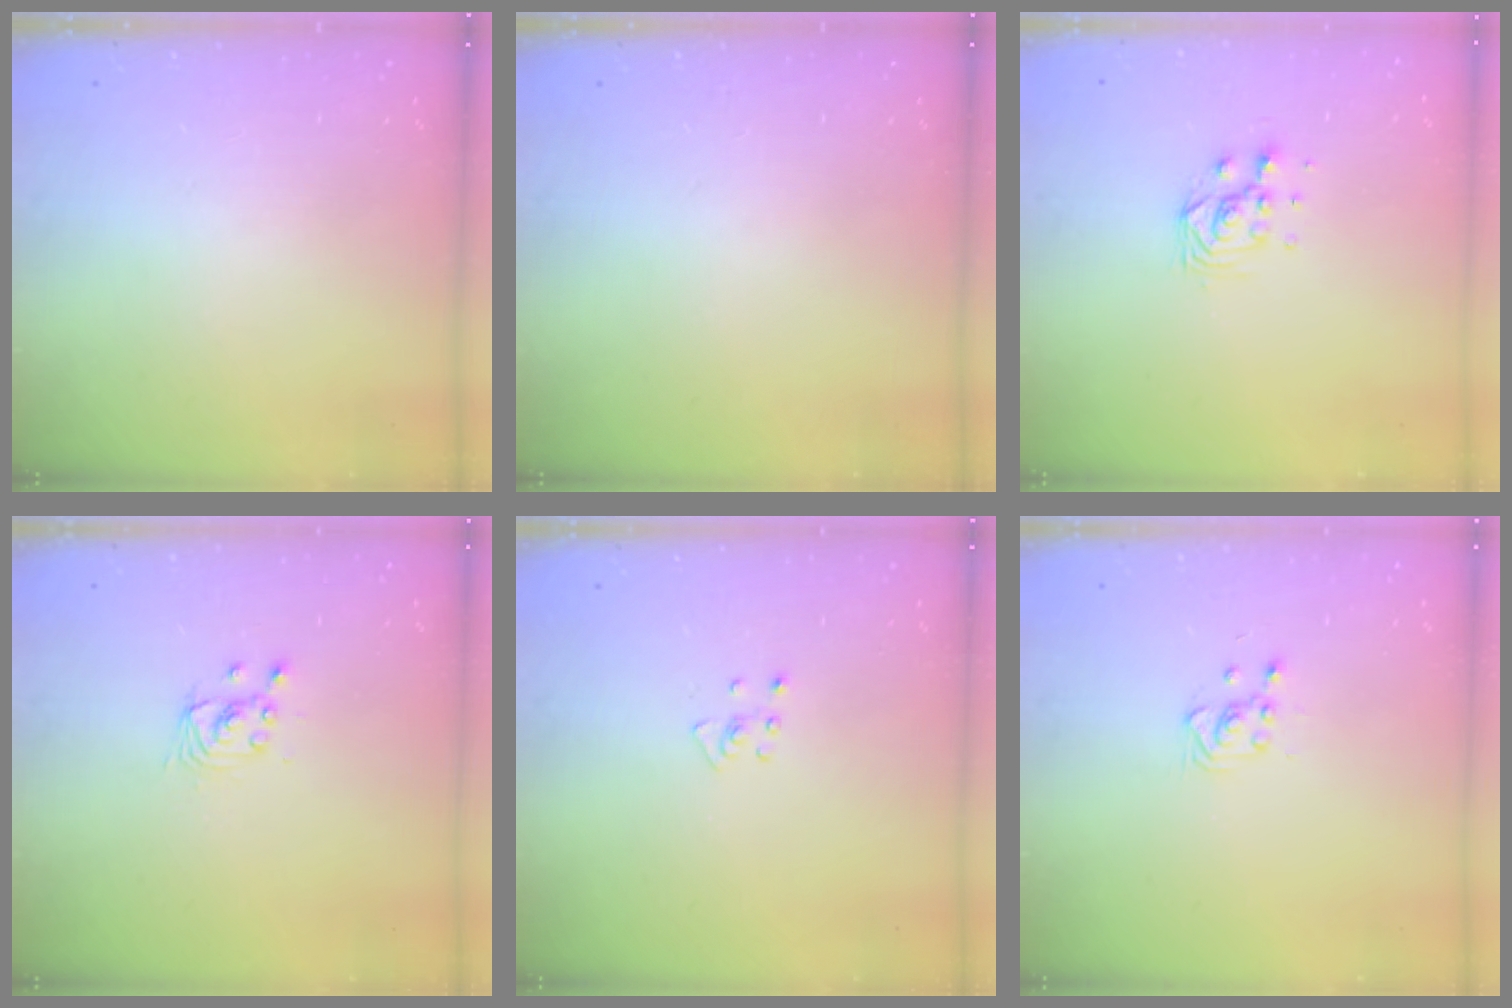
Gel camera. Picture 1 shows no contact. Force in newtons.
{"total": 0.0}
{"total": 5.5, "press": 5.4, "slide": 0.7}
{"total": 2.9, "press": 2.9, "slide": 0.1}
{"total": 3.6, "press": 3.6, "slide": 0.2}
{"total": 3.6, "press": 3.4, "slide": 1.1}